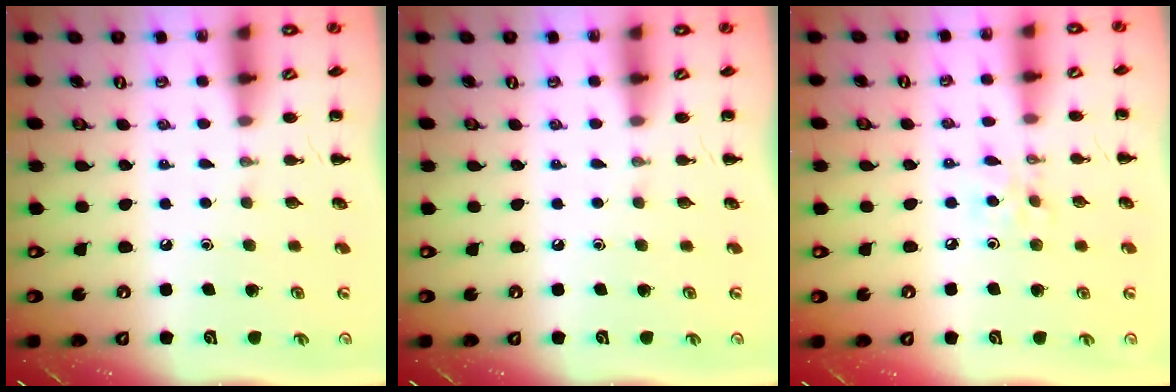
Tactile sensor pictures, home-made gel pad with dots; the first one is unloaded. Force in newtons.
{"total": 0.0}
{"total": 3.8, "press": 3.6, "slide": 1.3}